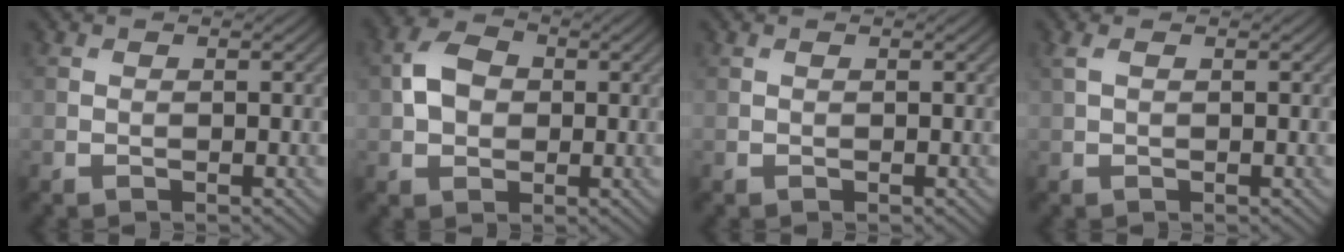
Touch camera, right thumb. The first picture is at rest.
{"total": 4.6, "force": [0.3, 3.6, 2.8], "torque": [-0.063, 0.005, -0.002]}
{"total": 0.0}
{"total": 1.2, "force": [0.6, 0.3, 1.0], "torque": [-0.030, 0.006, 0.012]}